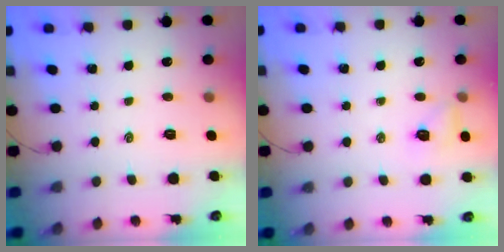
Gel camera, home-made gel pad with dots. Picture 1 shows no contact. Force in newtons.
{"total": 6.1, "press": 6.0, "slide": 1.4}